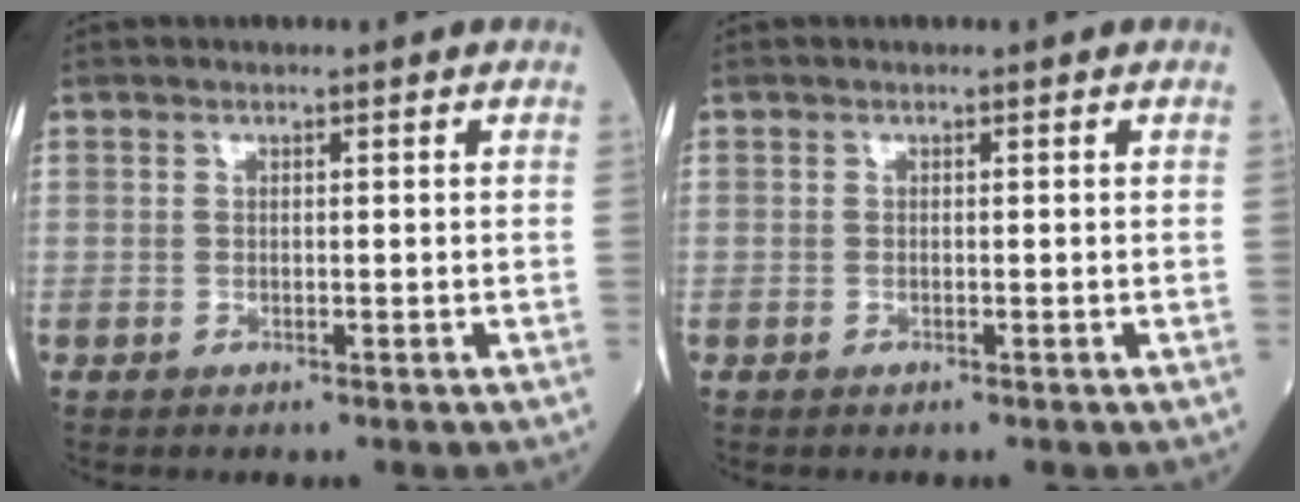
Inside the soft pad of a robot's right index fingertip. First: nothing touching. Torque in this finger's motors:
{"motor_torque": [0.01, 0.00, 0.01, -0.01]}